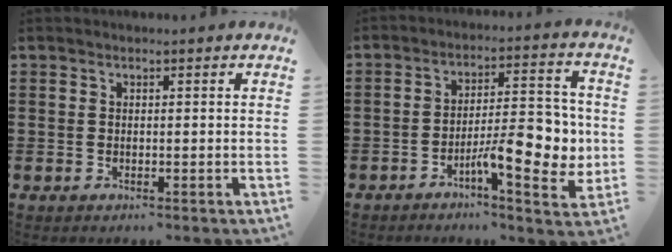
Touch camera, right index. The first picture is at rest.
{"total": 10.9, "force": [-2.9, 3.8, 9.7], "torque": [-0.131, -0.005, -0.051]}